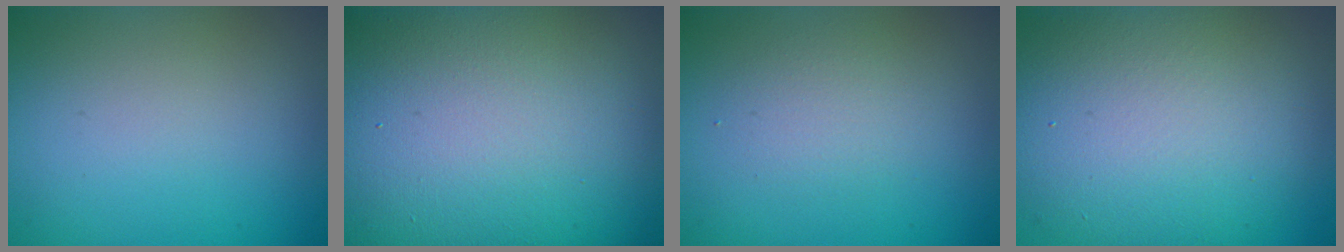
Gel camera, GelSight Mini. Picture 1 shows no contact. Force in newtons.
{"total": 25.4, "press": 25.3, "slide": 1.9}
{"total": 1.9, "press": 1.9, "slide": 0.2}
{"total": 11.0, "press": 11.0, "slide": 0.8}